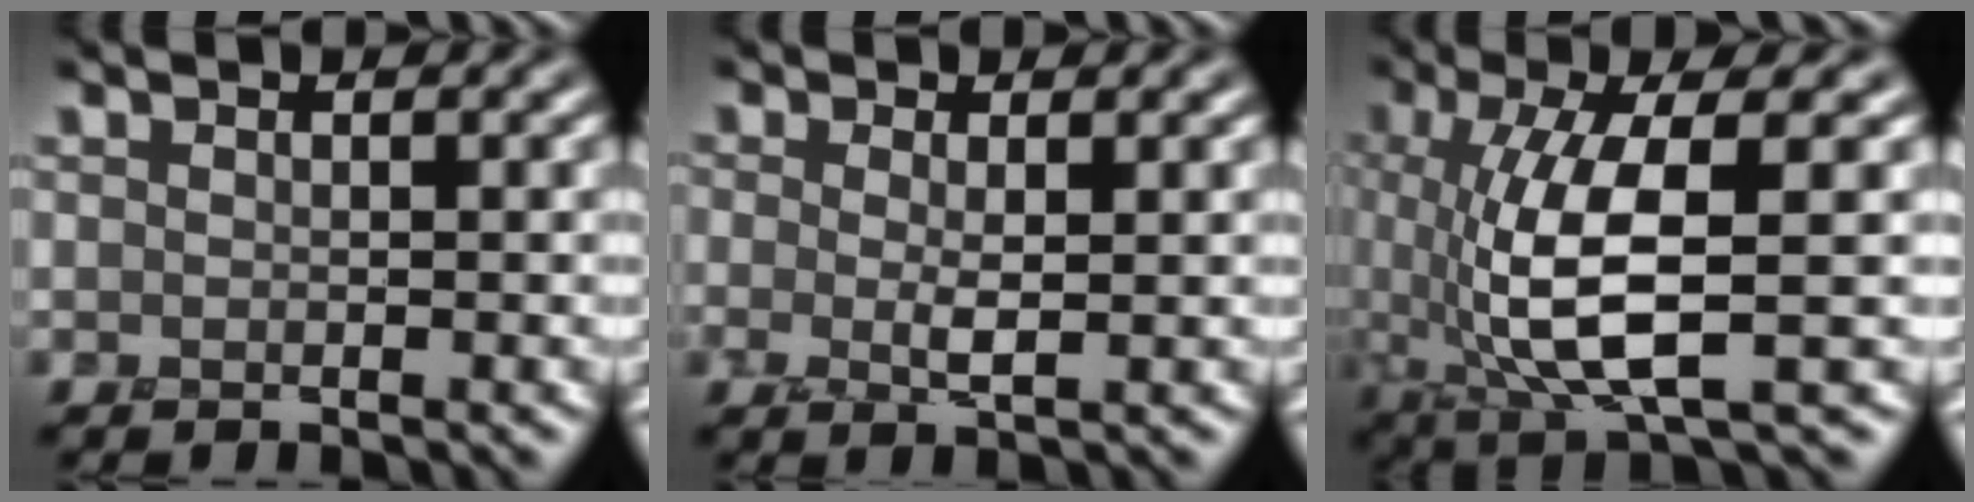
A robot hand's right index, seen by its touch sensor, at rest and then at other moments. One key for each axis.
{"total": 1.6, "fx": -0.2, "fy": 0.2, "fz": 1.6, "tx": -0.037, "ty": -0.008, "tz": -0.003}
{"total": 7.7, "fx": -0.2, "fy": 2.2, "fz": 7.4, "tx": -0.139, "ty": -0.009, "tz": 0.007}